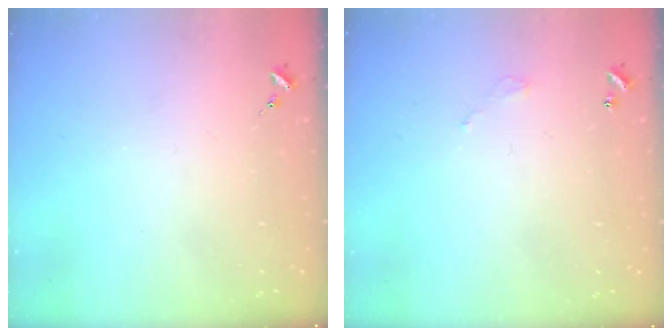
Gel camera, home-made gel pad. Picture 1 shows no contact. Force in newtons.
{"total": 3.0, "press": 3.0, "slide": 0.2}